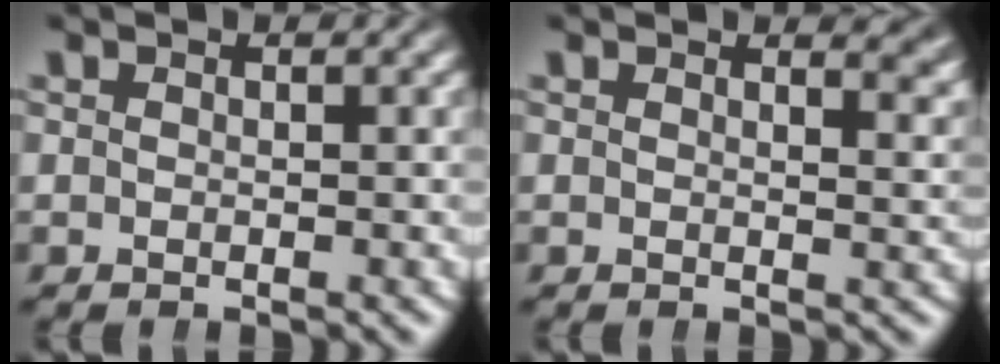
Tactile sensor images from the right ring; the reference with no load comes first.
{"total": 3.0, "force": [2.3, 0.7, 1.9], "torque": [-0.006, 0.000, 0.029]}